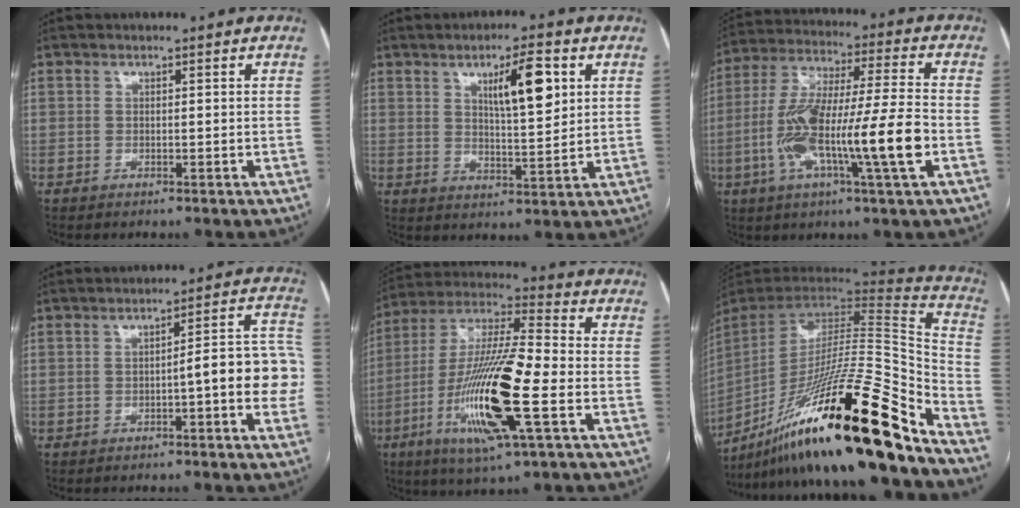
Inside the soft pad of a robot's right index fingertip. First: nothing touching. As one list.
[{"total": 8.7, "force": [3.5, 1.7, 7.8], "torque": [-0.128, 0.001, 0.059]}, {"total": 17.9, "force": [-4.6, 0.8, 17.3], "torque": [-0.333, -0.002, -0.084]}, {"total": 9.4, "force": [-2.0, 1.3, 9.1], "torque": [-0.100, 0.033, -0.030]}, {"total": 20.0, "force": [-5.9, 2.1, 19.0], "torque": [-0.395, -0.022, -0.109]}, {"total": 36.4, "force": [-24.5, 2.7, 26.8], "torque": [-0.409, -0.050, -0.395]}]